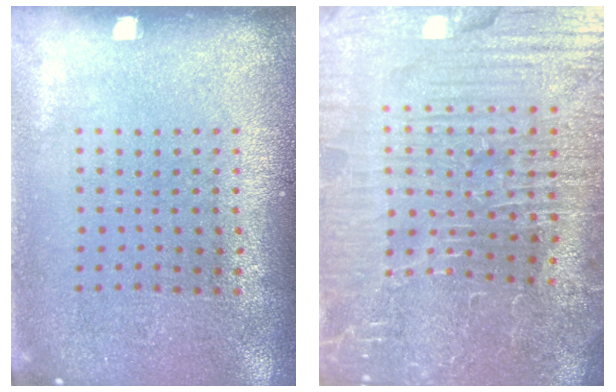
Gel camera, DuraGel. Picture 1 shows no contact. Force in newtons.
{"total": 5.3, "press": 5.1, "slide": 1.4}